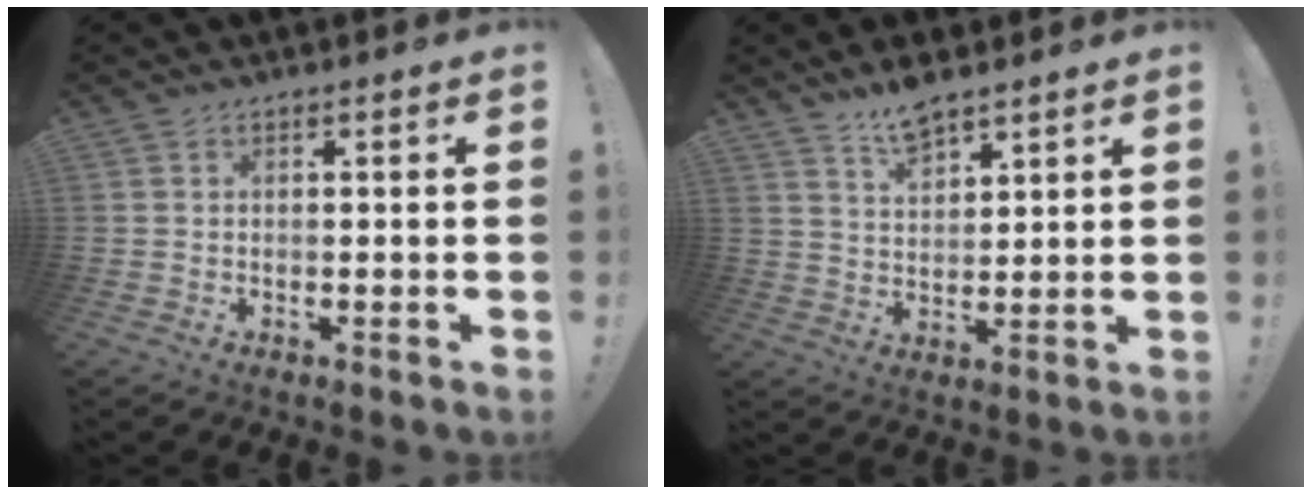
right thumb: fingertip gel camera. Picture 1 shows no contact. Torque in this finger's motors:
{"motor_torque": [-0.01, 0.01, -0.19, 0.23, 0.06]}